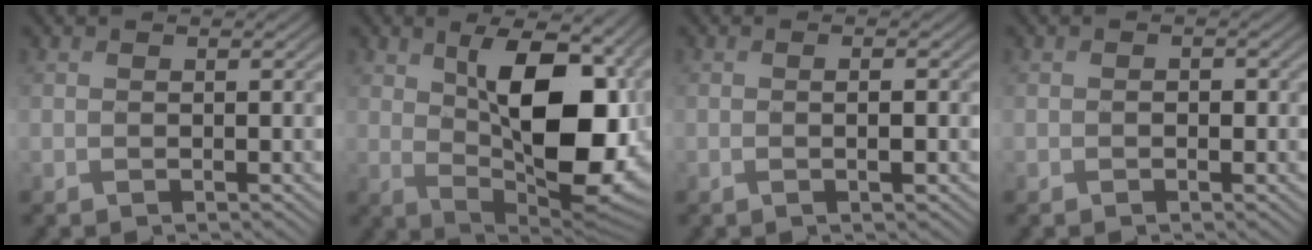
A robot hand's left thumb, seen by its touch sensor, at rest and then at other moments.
{"total": 16.4, "force": [2.5, 8.1, 14.0], "torque": [-0.200, -0.006, 0.041]}
{"total": 1.6, "force": [-0.3, 0.2, 1.6], "torque": [-0.033, 0.001, -0.007]}
{"total": 0.8, "force": [-0.2, 0.6, 0.5], "torque": [-0.006, -0.002, -0.005]}